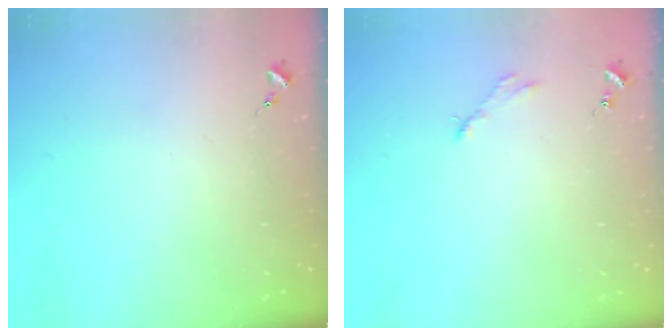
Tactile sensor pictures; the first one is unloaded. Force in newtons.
{"total": 2.8, "press": 2.8, "slide": 0.4}